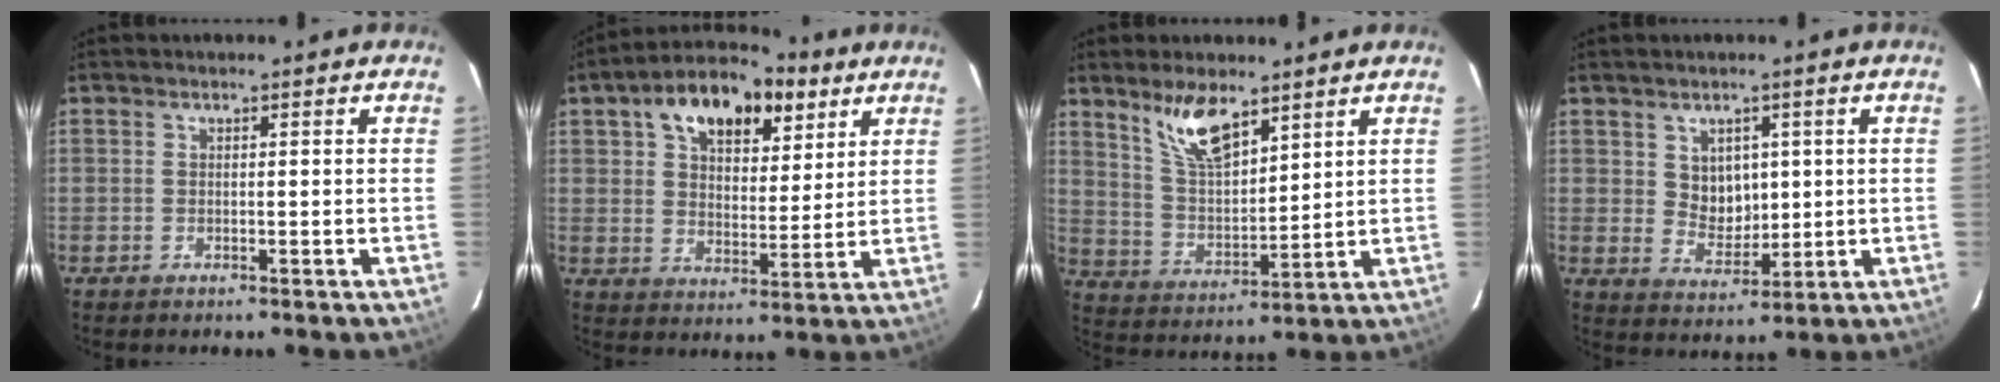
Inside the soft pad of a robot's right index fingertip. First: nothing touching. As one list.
[{"total": 15.6, "force": [8.1, 8.7, 10.2], "torque": [-0.174, 0.032, 0.129]}, {"total": 10.1, "force": [7.0, 3.6, 6.4], "torque": [-0.116, 0.003, 0.144]}, {"total": 5.4, "force": [1.8, 4.6, 2.4], "torque": [-0.038, 0.002, 0.043]}]